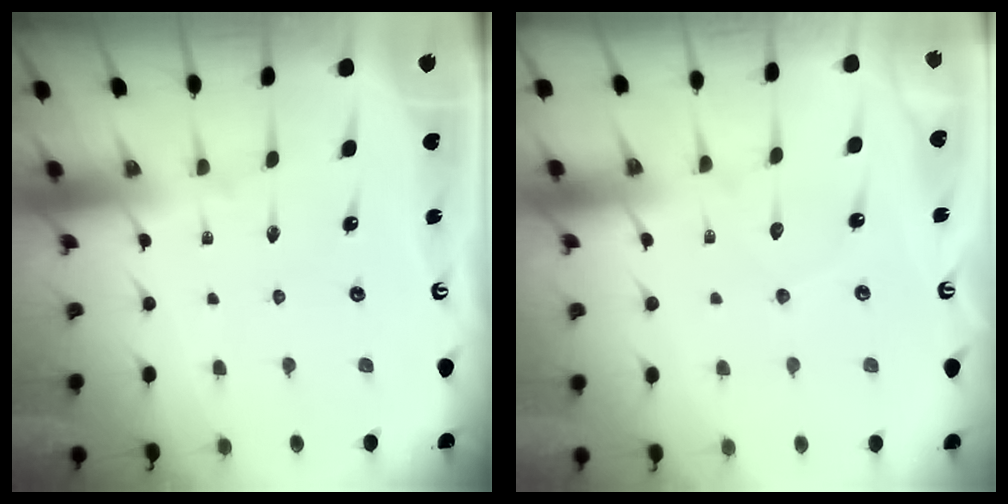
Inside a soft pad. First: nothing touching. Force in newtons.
{"total": 3.6, "press": 3.6, "slide": 0.4}